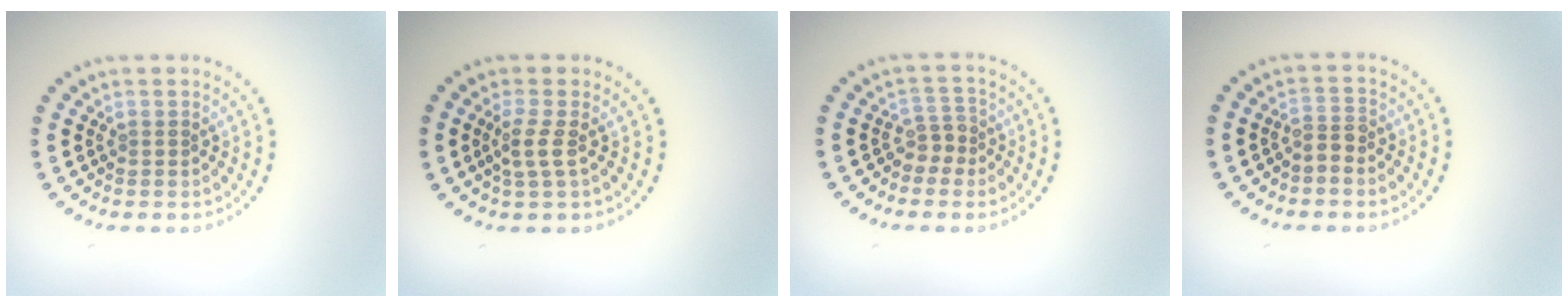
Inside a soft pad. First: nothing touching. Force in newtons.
{"total": 1.9, "press": 1.6, "slide": 1.0}
{"total": 1.8, "press": 1.3, "slide": 1.3}
{"total": 1.9, "press": 1.5, "slide": 1.2}